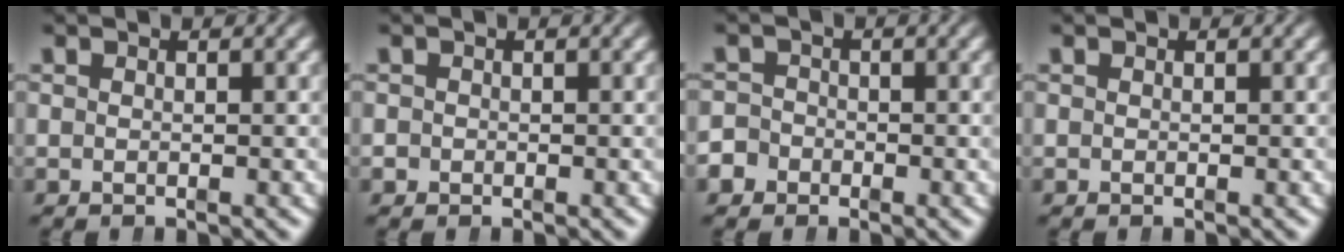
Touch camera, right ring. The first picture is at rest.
{"total": 0.9, "force": [-0.6, 0.7, -0.2], "torque": [0.002, -0.003, -0.012]}
{"total": 2.5, "force": [-1.6, 2.0, 0.1], "torque": [-0.001, -0.008, -0.031]}
{"total": 0.0}